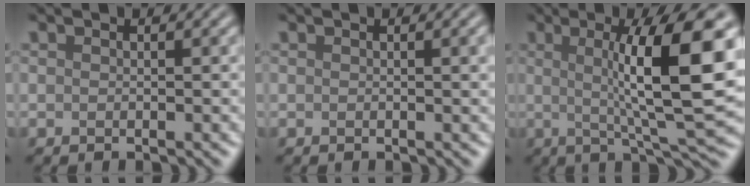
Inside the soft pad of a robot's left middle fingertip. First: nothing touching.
{"total": 1.4, "force": [0.2, 0.4, 1.3], "torque": [-0.012, 0.005, 0.004]}
{"total": 10.7, "force": [1.4, 2.0, 10.4], "torque": [-0.136, 0.003, 0.032]}